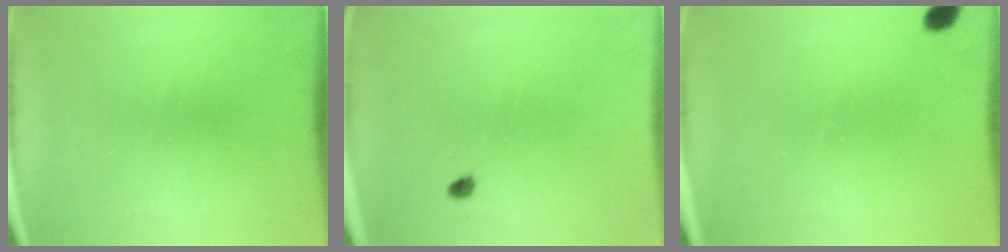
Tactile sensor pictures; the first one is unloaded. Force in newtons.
{"total": 1.6}
{"total": 1.8}